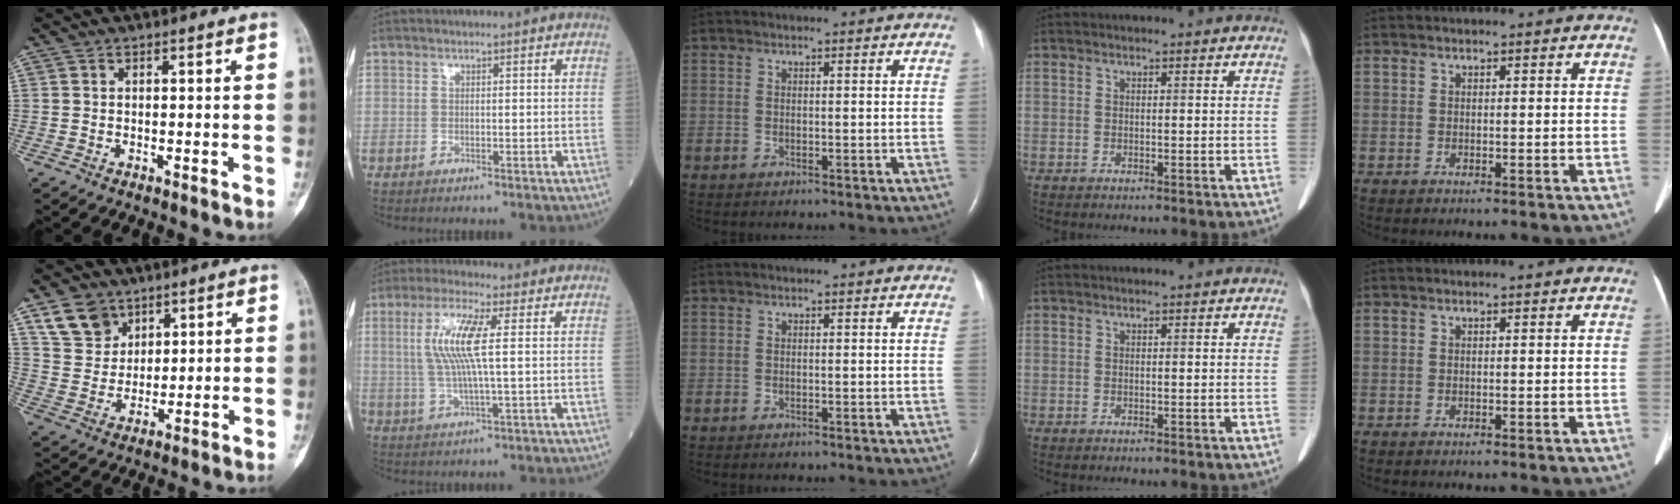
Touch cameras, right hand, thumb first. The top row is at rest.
{"thumb": {"total": 8.7, "force": [5.3, 6.4, 2.8], "torque": [-0.027, -0.025, 0.109]}, "index": {"total": 8.3, "force": [1.6, 0.5, 8.2], "torque": [-0.180, 0.007, 0.030]}}